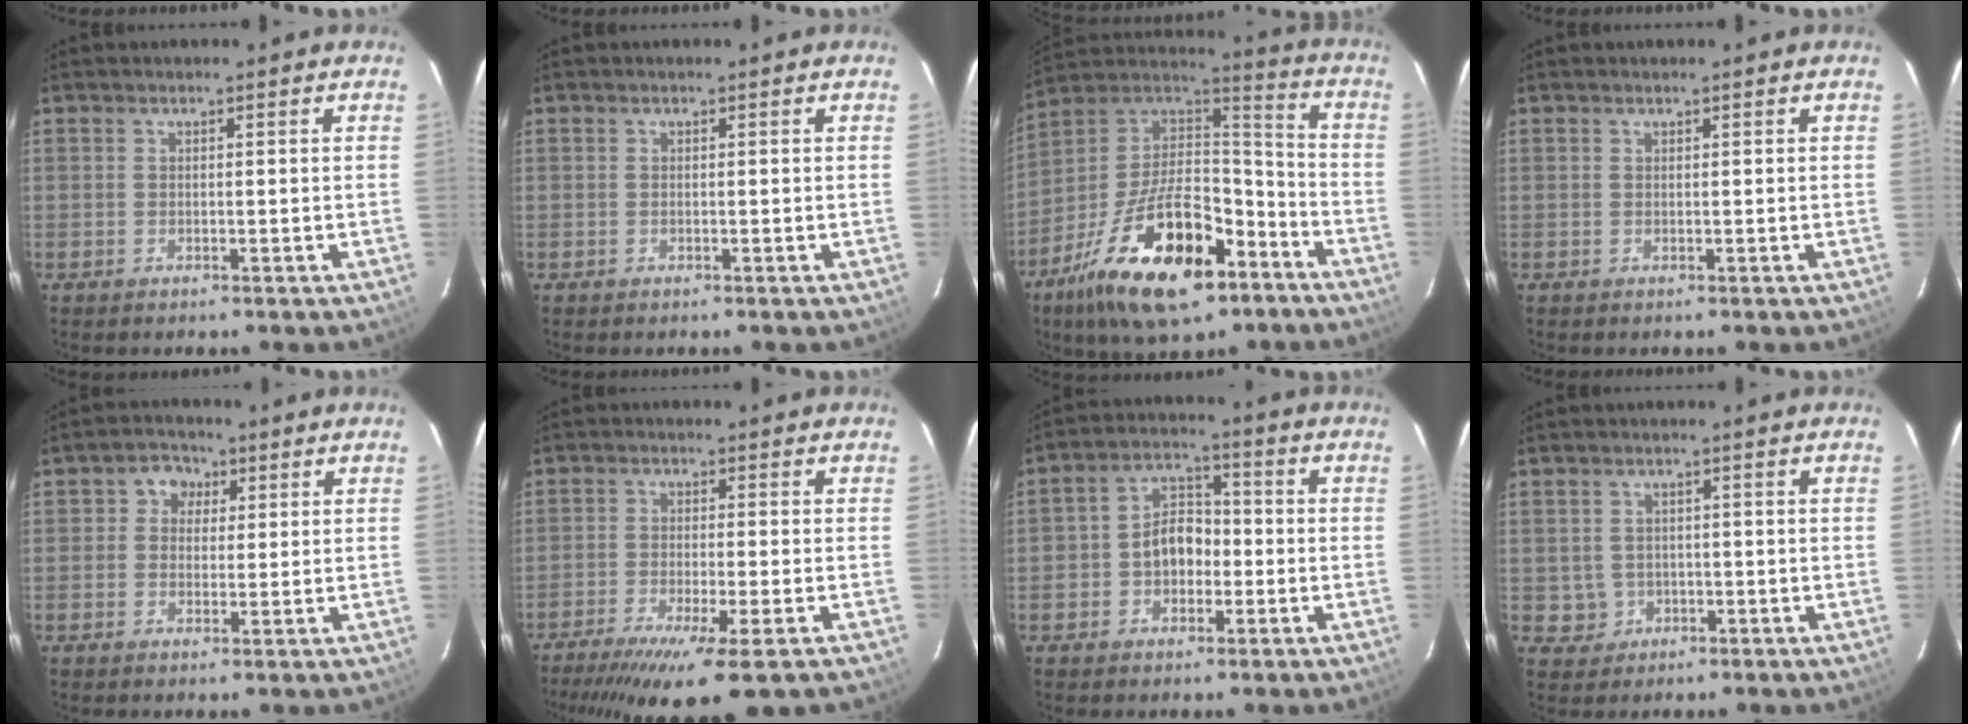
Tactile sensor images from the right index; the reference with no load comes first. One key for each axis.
{"total": 0.0}
{"total": 25.3, "fx": -12.9, "fy": 11.9, "fz": 18.2, "tx": -0.349, "ty": -0.004, "tz": -0.209}
{"total": 0.0}
{"total": 4.3, "fx": 1.1, "fy": 4.0, "fz": 1.3, "tx": -0.013, "ty": 0.015, "tz": 0.013}
{"total": 13.5, "fx": -9.3, "fy": 1.5, "fz": 9.6, "tx": -0.189, "ty": -0.046, "tz": -0.151}
{"total": 7.3, "fx": -1.7, "fy": 5.6, "fz": 4.3, "tx": -0.079, "ty": 0.024, "tz": -0.023}
{"total": 3.4, "fx": -0.4, "fy": 3.3, "fz": 0.3, "tx": -0.012, "ty": 0.007, "tz": 0.004}